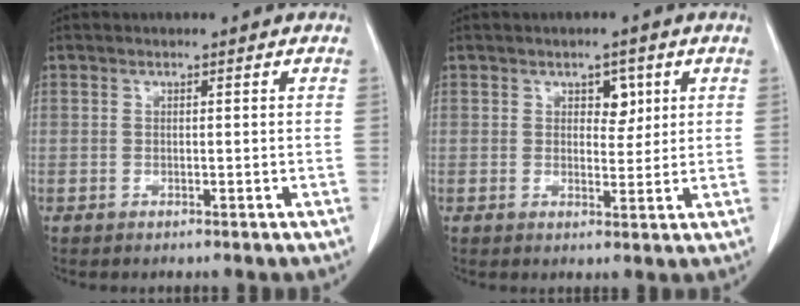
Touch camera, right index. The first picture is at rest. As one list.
[{"total": 3.1, "force": [1.3, 1.9, 2.1], "torque": [-0.022, 0.003, 0.020]}]